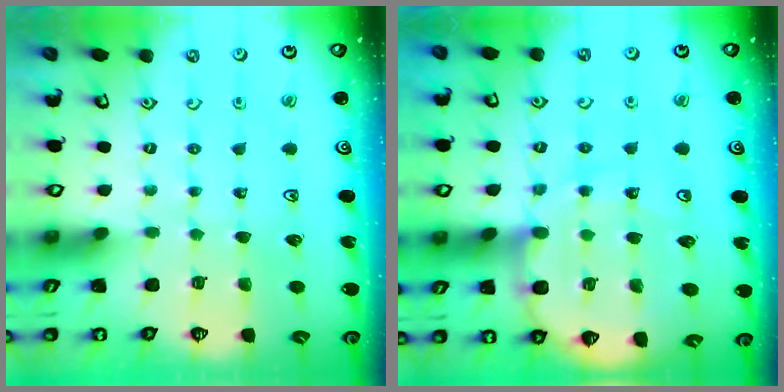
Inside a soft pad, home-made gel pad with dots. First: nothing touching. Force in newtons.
{"total": 10.8, "press": 10.7, "slide": 1.3}